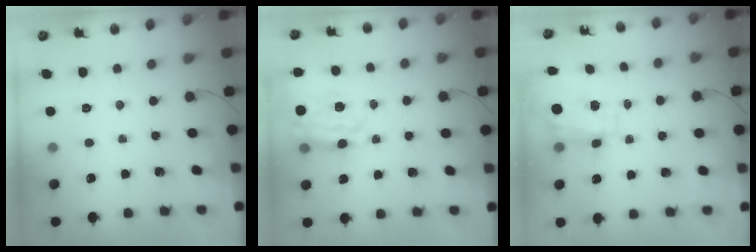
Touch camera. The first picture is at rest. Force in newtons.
{"total": 16.6, "press": 16.2, "slide": 3.6}
{"total": 3.4, "press": 3.2, "slide": 1.1}